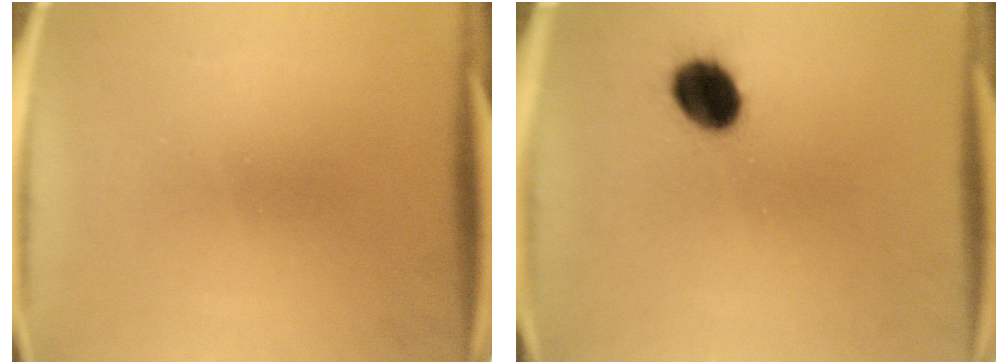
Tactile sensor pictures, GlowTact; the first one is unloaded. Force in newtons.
{"total": 8.7}